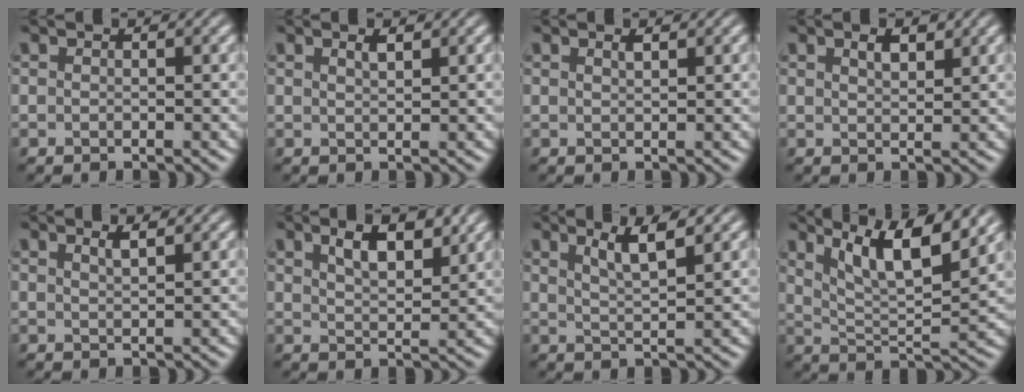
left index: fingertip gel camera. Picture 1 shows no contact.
{"total": 1.1, "force": [0.8, 0.3, 0.7], "torque": [-0.012, 0.001, 0.014]}
{"total": 0.8, "force": [0.6, 0.2, 0.5], "torque": [-0.008, -0.001, 0.011]}
{"total": 1.8, "force": [1.2, 0.7, 1.2], "torque": [-0.021, 0.001, 0.024]}
{"total": 1.4, "force": [1.0, 0.4, 0.9], "torque": [-0.009, 0.004, 0.013]}
{"total": 4.5, "force": [2.7, 1.6, 3.2], "torque": [-0.054, 0.000, 0.046]}
{"total": 3.3, "force": [2.0, 0.6, 2.6], "torque": [-0.036, 0.000, 0.036]}
{"total": 8.4, "force": [5.3, 2.1, 6.2], "torque": [-0.095, 0.006, 0.087]}